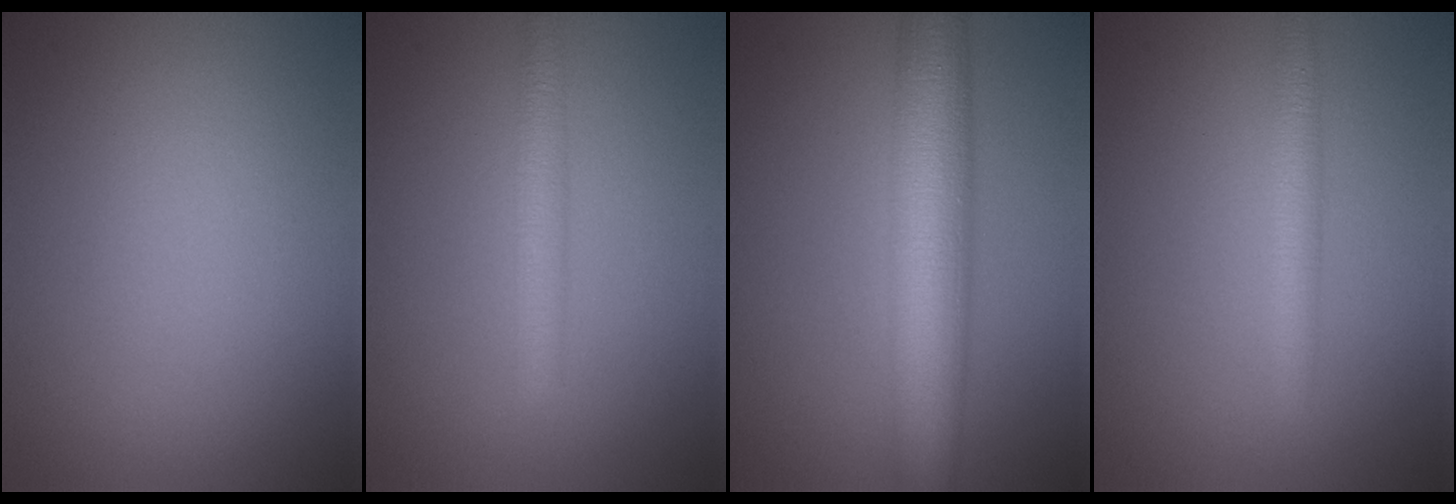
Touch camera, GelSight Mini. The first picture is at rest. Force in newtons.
{"total": 2.9, "press": 2.9, "slide": 0.0}
{"total": 9.3, "press": 9.3, "slide": 0.5}
{"total": 2.9, "press": 2.9, "slide": 0.1}